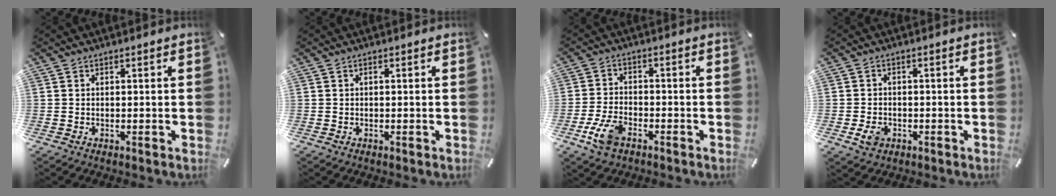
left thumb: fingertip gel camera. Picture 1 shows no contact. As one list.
[{"total": 0.0}, {"total": 7.3, "force": [-3.8, 4.1, 4.7], "torque": [-0.109, 0.009, -0.071]}, {"total": 3.9, "force": [-1.4, 3.0, 2.0], "torque": [-0.046, 0.003, -0.028]}]